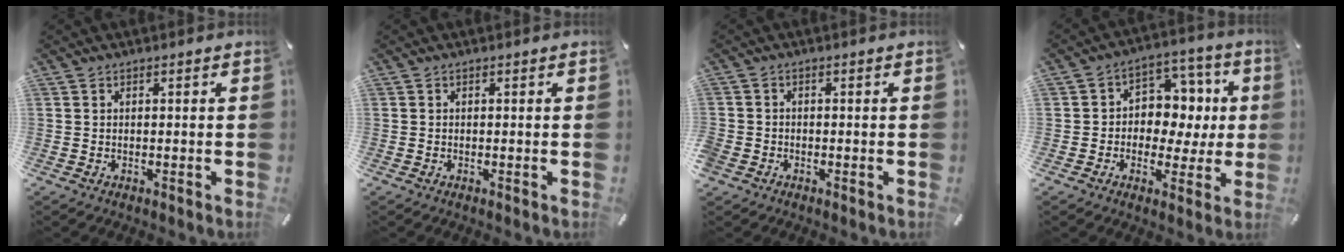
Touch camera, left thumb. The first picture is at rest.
{"total": 0.0}
{"total": 1.8, "force": [-1.0, 1.4, 0.5], "torque": [-0.004, 0.006, -0.022]}
{"total": 9.4, "force": [-0.6, 8.6, 3.9], "torque": [-0.045, 0.002, -0.008]}